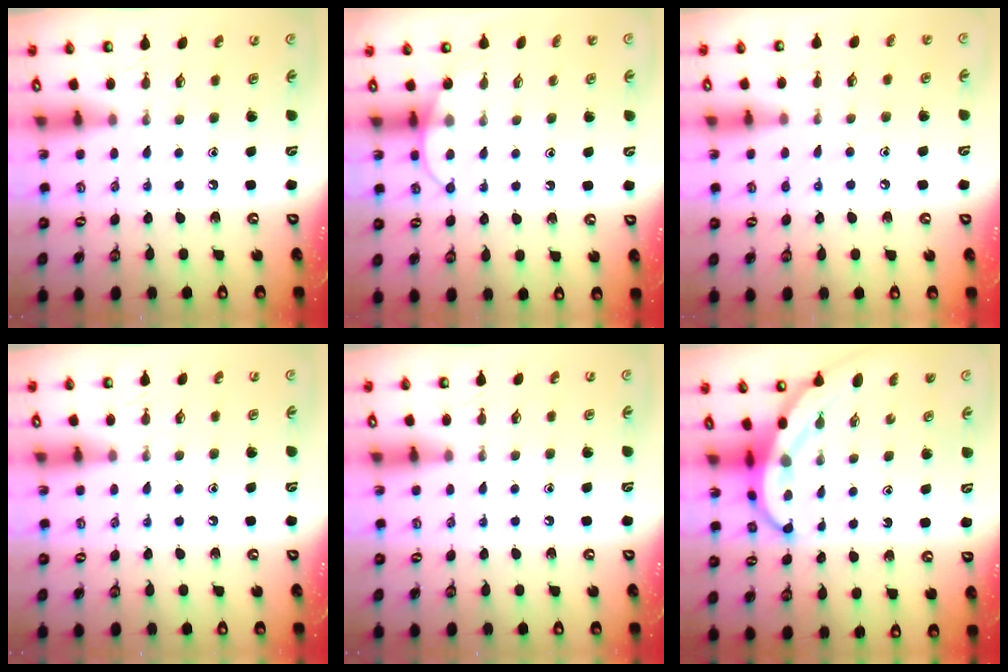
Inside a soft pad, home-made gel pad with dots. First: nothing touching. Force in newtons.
{"total": 7.4, "press": 7.4, "slide": 0.5}
{"total": 5.8, "press": 5.8, "slide": 0.4}
{"total": 0.0}
{"total": 0.0}
{"total": 7.7, "press": 7.6, "slide": 0.8}